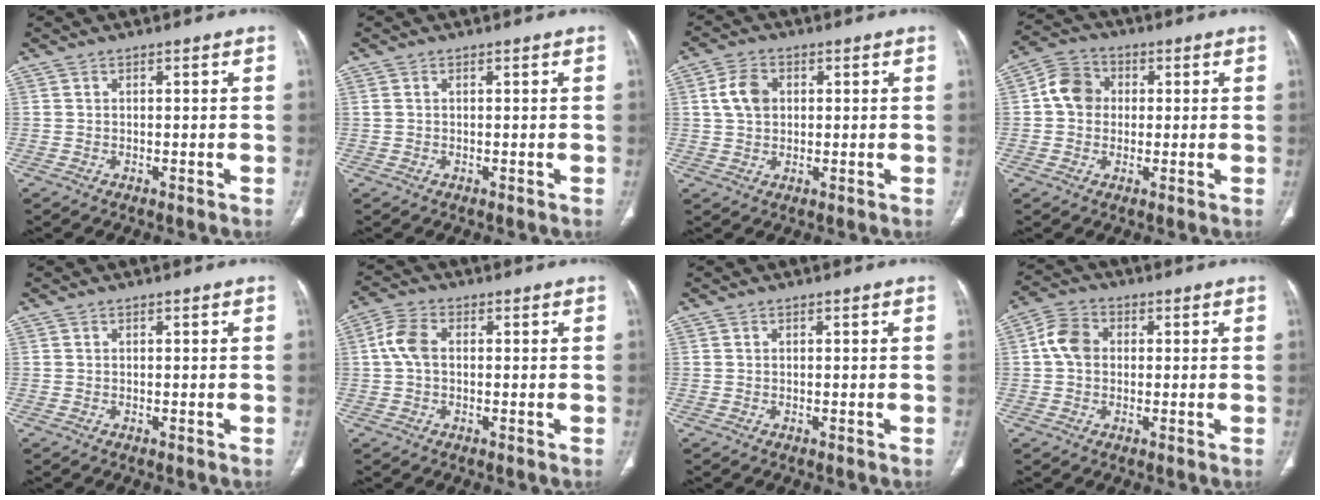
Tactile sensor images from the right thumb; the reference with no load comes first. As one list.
[{"total": 0.7, "force": [0.3, 0.4, 0.5], "torque": [-0.016, 0.012, 0.011]}, {"total": 5.7, "force": [1.2, 4.2, 3.7], "torque": [-0.065, 0.004, 0.020]}, {"total": 7.1, "force": [0.6, 6.2, 3.5], "torque": [-0.049, 0.016, 0.001]}, {"total": 0.0}, {"total": 5.2, "force": [0.4, 3.4, 4.0], "torque": [-0.089, 0.015, 0.002]}, {"total": 0.0}, {"total": 6.1, "force": [0.5, 4.8, 3.8], "torque": [-0.066, 0.014, 0.002]}]